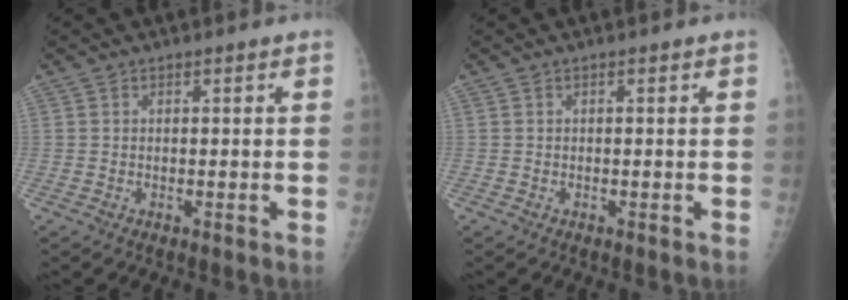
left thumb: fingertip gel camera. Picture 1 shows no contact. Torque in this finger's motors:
{"motor_torque": [0.01, 0.01, 0.00, 0.00, 0.00]}